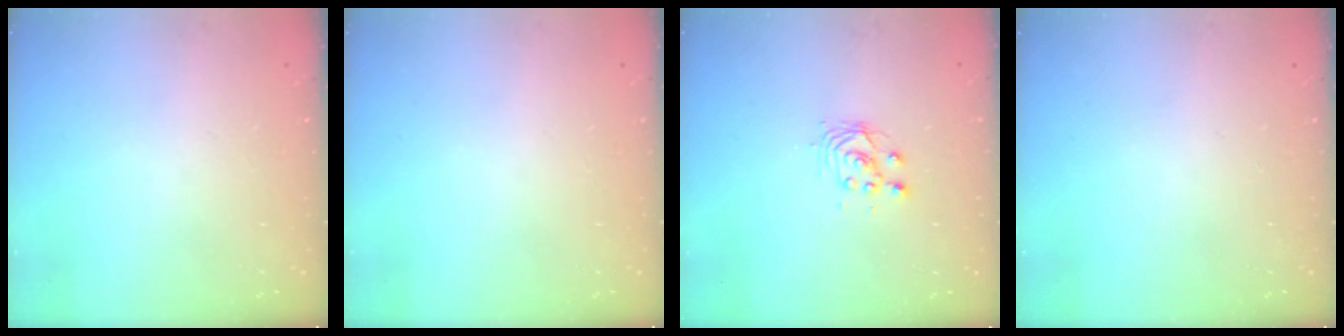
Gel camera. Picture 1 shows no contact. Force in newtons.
{"total": 0.0}
{"total": 3.1, "press": 3.0, "slide": 0.3}
{"total": 0.0}